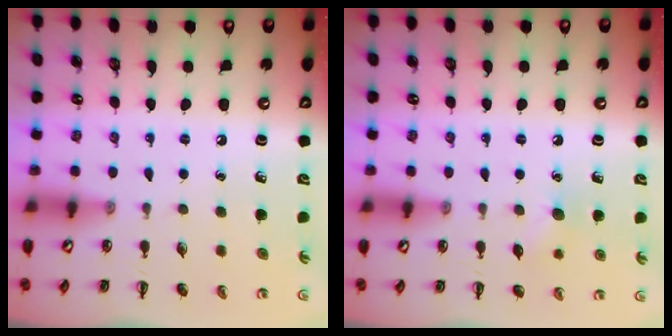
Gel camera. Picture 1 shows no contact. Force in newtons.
{"total": 7.1, "press": 6.9, "slide": 1.9}